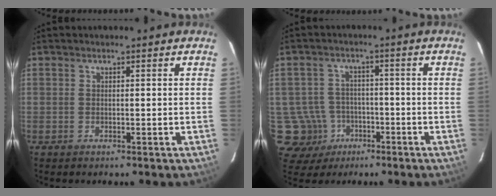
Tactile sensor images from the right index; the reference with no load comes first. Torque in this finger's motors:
{"motor_torque": [0.16, -0.03, -0.71, -0.21]}